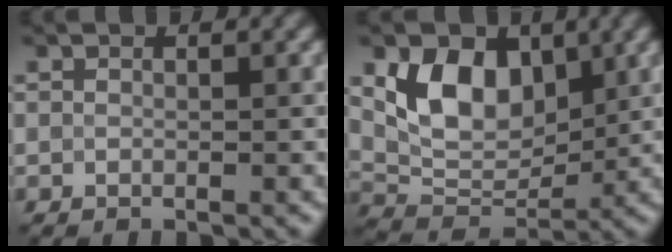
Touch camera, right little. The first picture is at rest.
{"total": 6.8, "force": [2.4, 4.5, 4.5], "torque": [-0.073, -0.008, 0.043]}